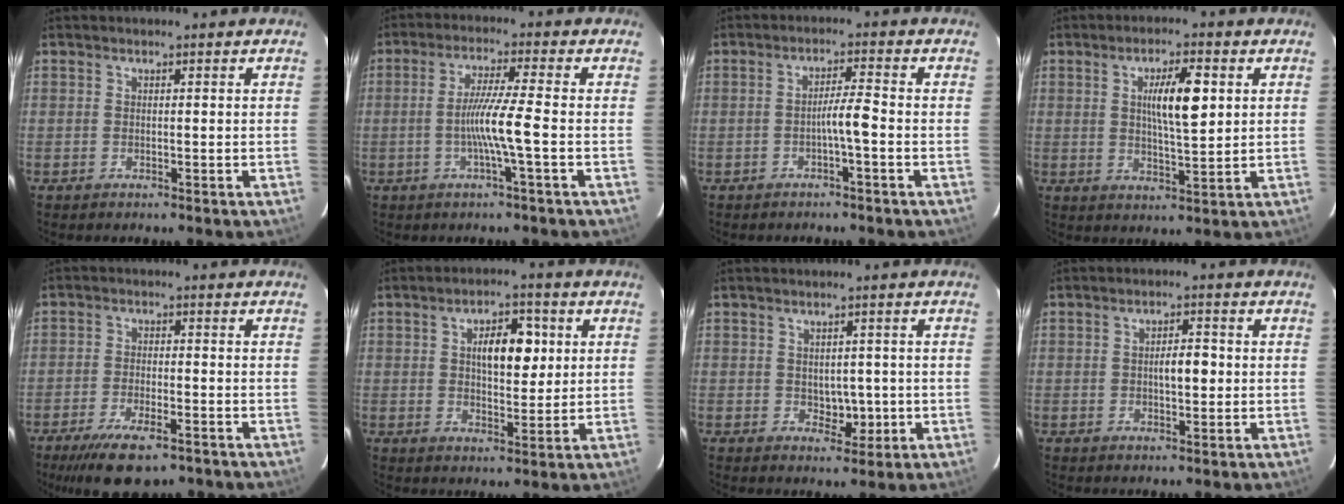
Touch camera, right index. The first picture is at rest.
{"total": 6.6, "force": [-1.5, -1.0, 6.3], "torque": [-0.121, -0.001, -0.030]}
{"total": 3.3, "force": [-1.2, -0.2, 3.0], "torque": [-0.046, 0.006, -0.021]}
{"total": 7.8, "force": [2.0, 1.4, 7.4], "torque": [-0.127, 0.005, 0.036]}
{"total": 9.1, "force": [-6.5, 2.5, 6.0], "torque": [-0.103, -0.016, -0.101]}
{"total": 7.6, "force": [1.9, 3.3, 6.6], "torque": [-0.103, 0.013, 0.033]}
{"total": 3.4, "force": [-0.4, 2.5, 2.3], "torque": [-0.025, 0.004, 0.004]}
{"total": 3.7, "force": [0.0, 1.4, 3.4], "torque": [-0.057, 0.009, 0.003]}